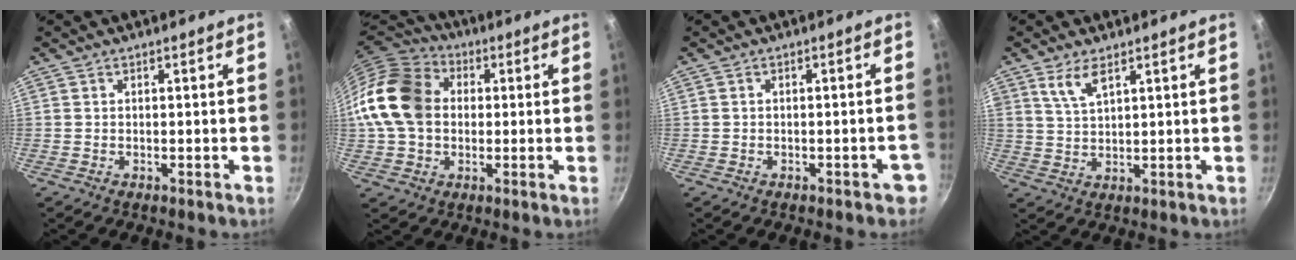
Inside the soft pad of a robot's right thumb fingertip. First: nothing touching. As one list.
[{"total": 16.8, "force": [1.2, 13.0, 10.4], "torque": [-0.181, 0.031, 0.009]}, {"total": 2.9, "force": [-1.6, 1.3, 2.1], "torque": [-0.008, 0.022, -0.009]}, {"total": 5.0, "force": [3.0, 1.9, 3.5], "torque": [-0.063, -0.014, 0.065]}]